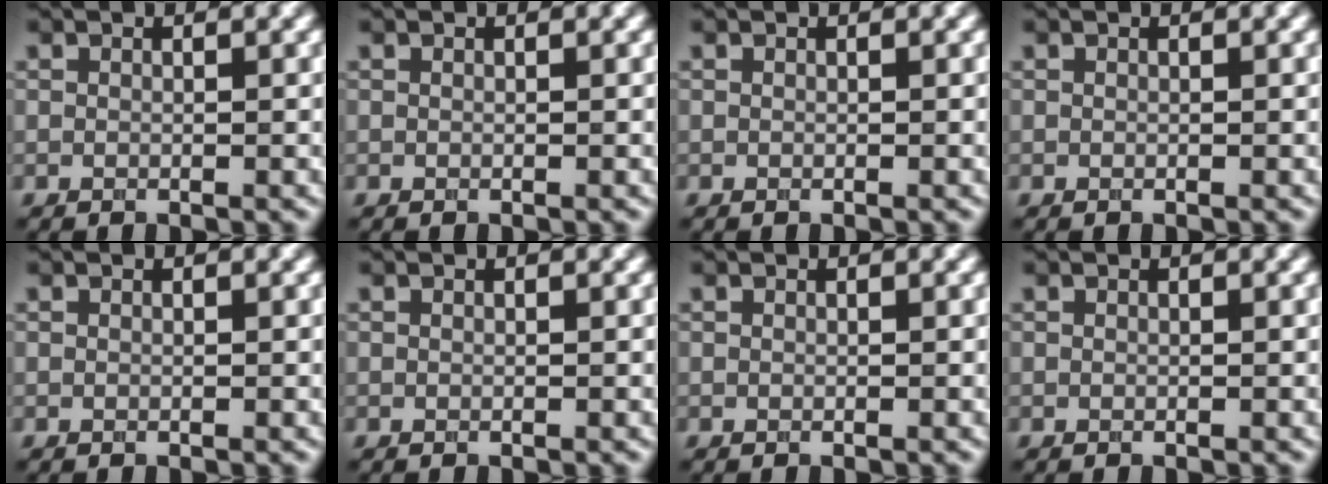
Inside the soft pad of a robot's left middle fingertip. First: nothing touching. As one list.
[{"total": 0.0}, {"total": 0.0}, {"total": 0.0}, {"total": 0.0}, {"total": 0.0}, {"total": 0.0}, {"total": 0.0}]